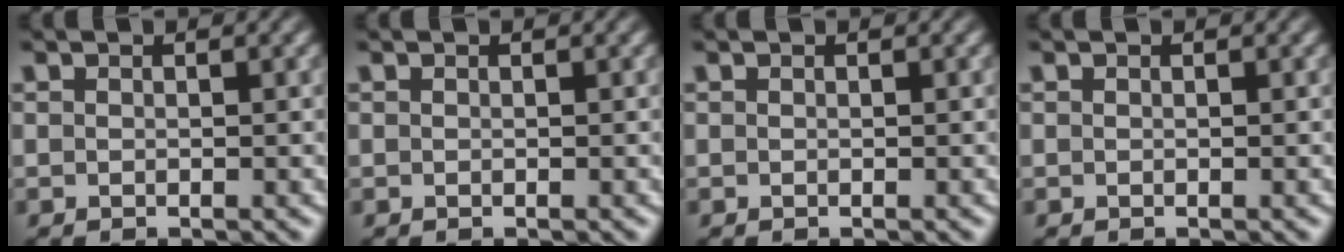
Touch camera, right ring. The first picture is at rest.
{"total": 0.0}
{"total": 0.0}
{"total": 0.0}